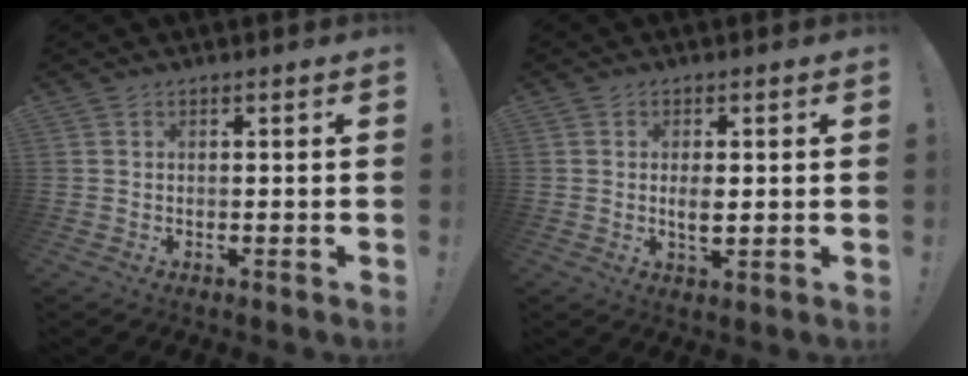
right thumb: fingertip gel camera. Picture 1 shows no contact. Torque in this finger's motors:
{"motor_torque": [-0.10, 0.34, 0.13, 0.29, 0.07]}